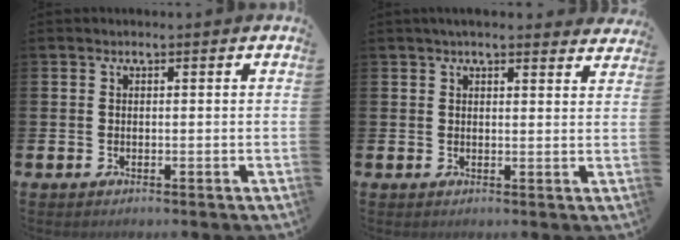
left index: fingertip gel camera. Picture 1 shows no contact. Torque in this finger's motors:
{"motor_torque": [1.02, -1.11, 0.55, 0.10]}